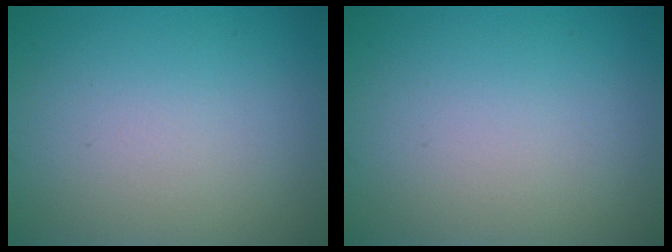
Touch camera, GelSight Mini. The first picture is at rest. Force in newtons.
{"total": 0.0}